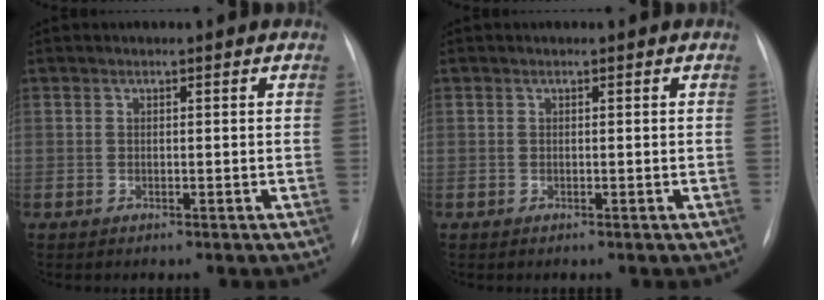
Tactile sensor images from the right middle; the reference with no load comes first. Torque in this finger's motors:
{"motor_torque": [0.00, 0.00, 0.01, 0.00]}